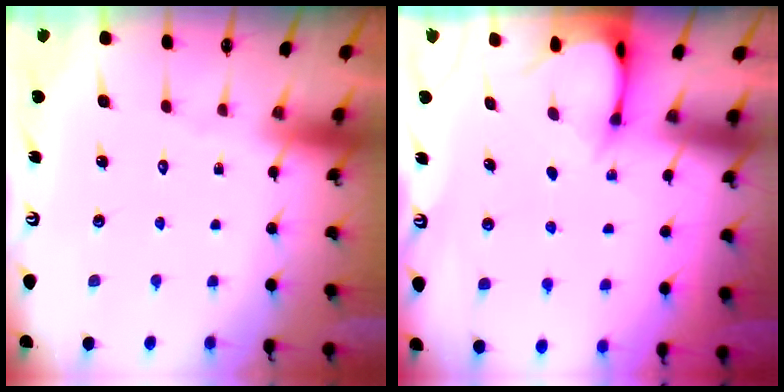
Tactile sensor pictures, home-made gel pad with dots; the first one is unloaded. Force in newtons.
{"total": 3.0, "press": 3.0, "slide": 0.2}